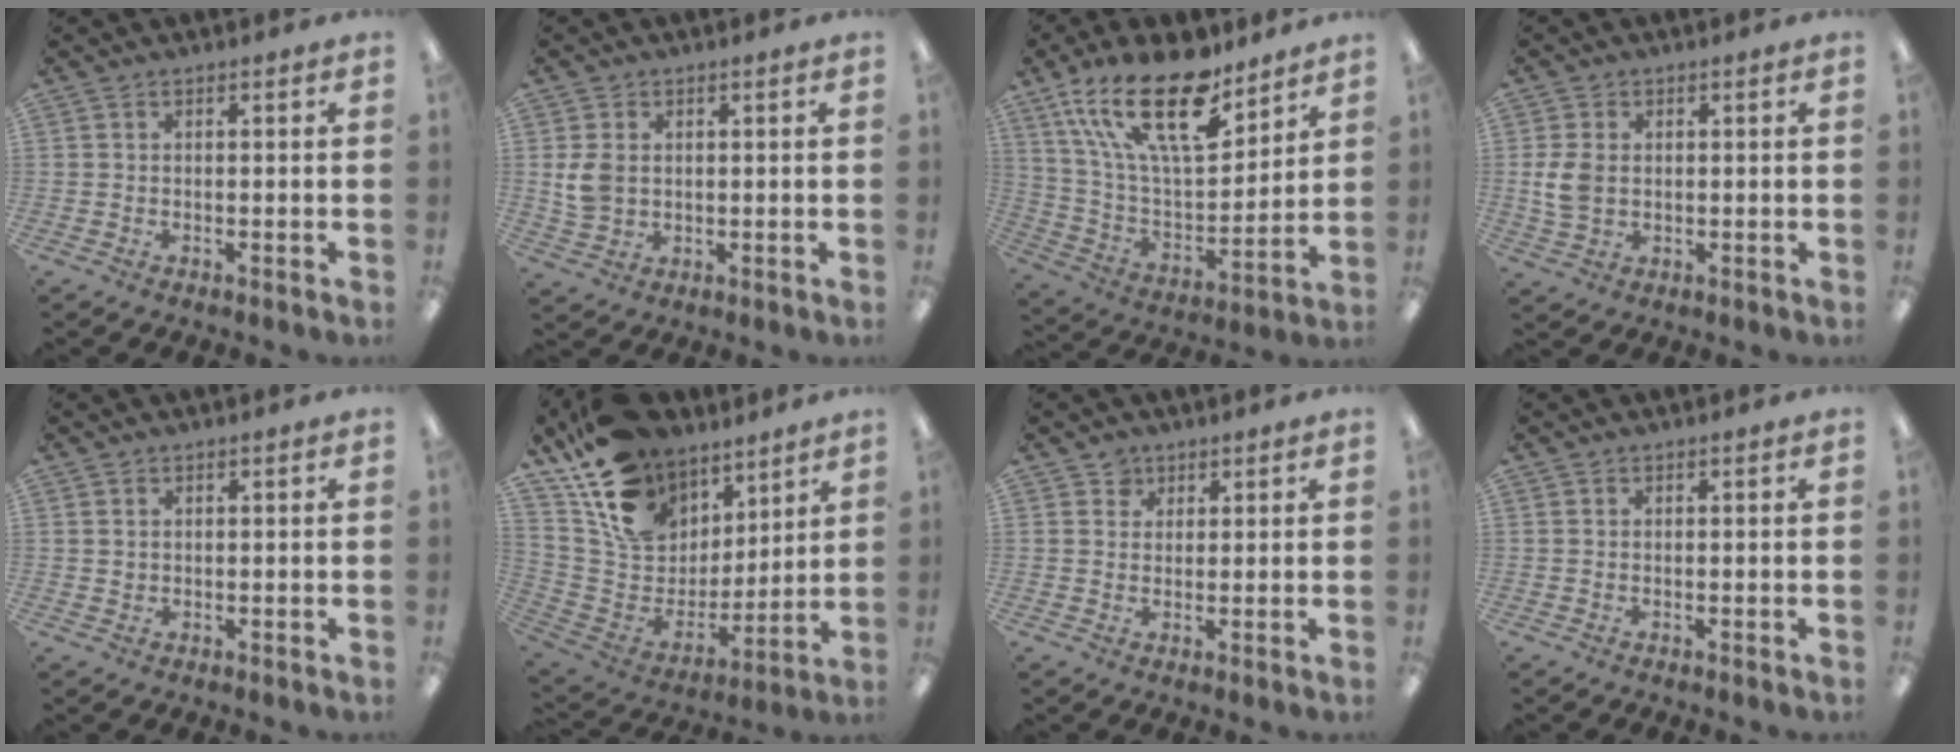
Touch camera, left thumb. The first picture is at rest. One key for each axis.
{"total": 5.6, "fx": 0.9, "fy": 4.4, "fz": 3.2, "tx": -0.069, "ty": 0.002, "tz": 0.015}
{"total": 23.4, "fx": 15.1, "fy": 9.4, "fz": 15.3, "tx": -0.292, "ty": -0.081, "tz": 0.262}
{"total": 6.0, "fx": 0.3, "fy": 4.3, "fz": 4.1, "tx": -0.095, "ty": -0.002, "tz": 0.001}
{"total": 0.9, "fx": 0.6, "fy": 0.7, "fz": 0.0, "tx": -0.002, "ty": 0.001, "tz": 0.011}
{"total": 19.6, "fx": 11.9, "fy": 13.3, "fz": 8.1, "tx": -0.155, "ty": -0.067, "tz": 0.225}
{"total": 3.0, "fx": 1.9, "fy": 2.3, "fz": 0.2, "tx": 0.006, "ty": -0.004, "tz": 0.033}
{"total": 0.0}